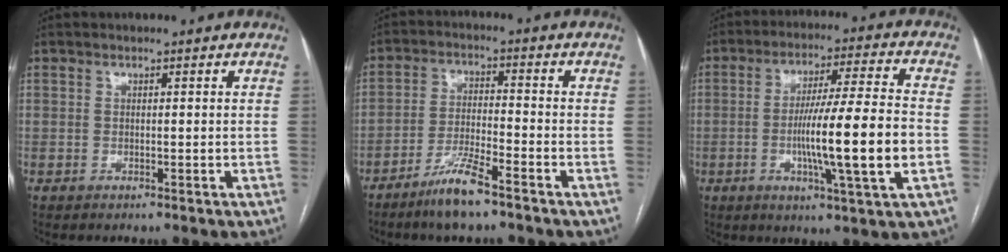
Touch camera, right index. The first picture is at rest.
{"total": 7.2, "force": [-5.2, 0.5, 4.9], "torque": [-0.099, -0.013, -0.101]}
{"total": 15.0, "force": [-2.9, -0.3, 14.7], "torque": [-0.251, -0.006, -0.052]}